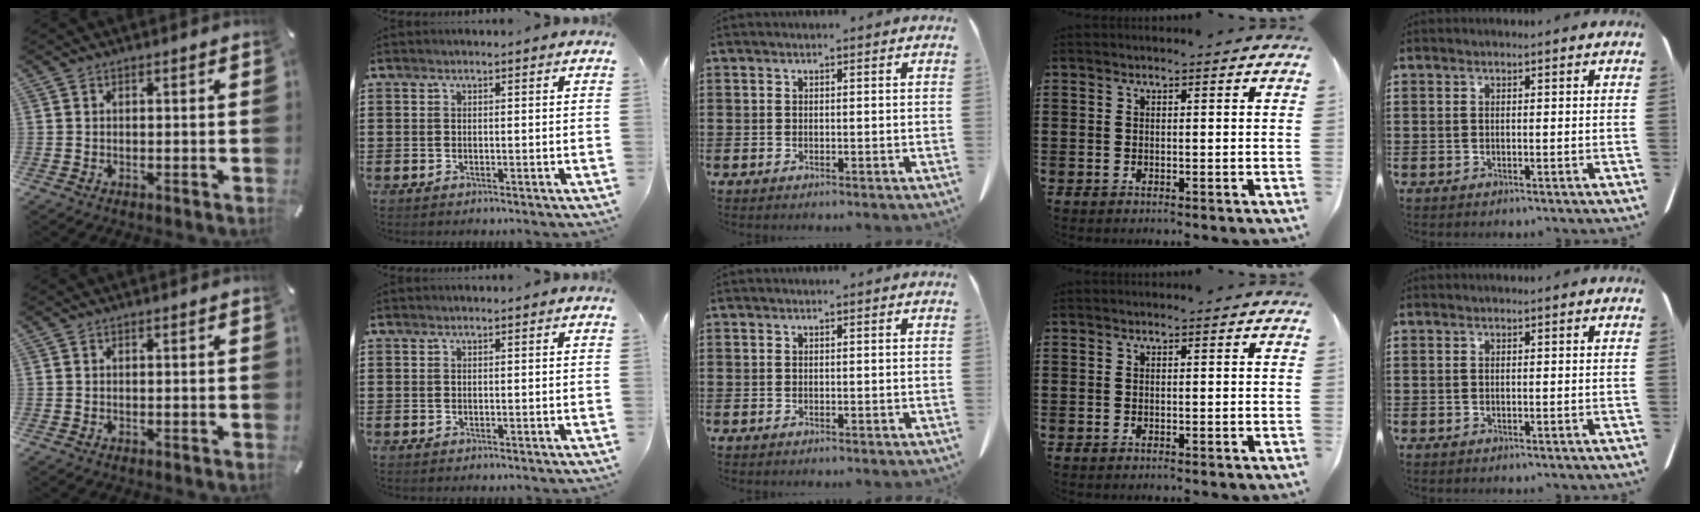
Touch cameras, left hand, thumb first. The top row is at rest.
{}